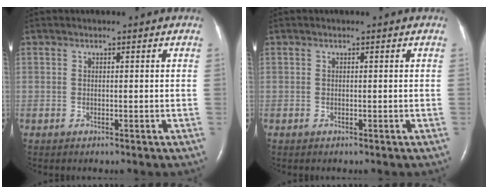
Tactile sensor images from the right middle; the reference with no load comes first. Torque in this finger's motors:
{"motor_torque": [-0.15, 0.07, -0.04, 0.01]}